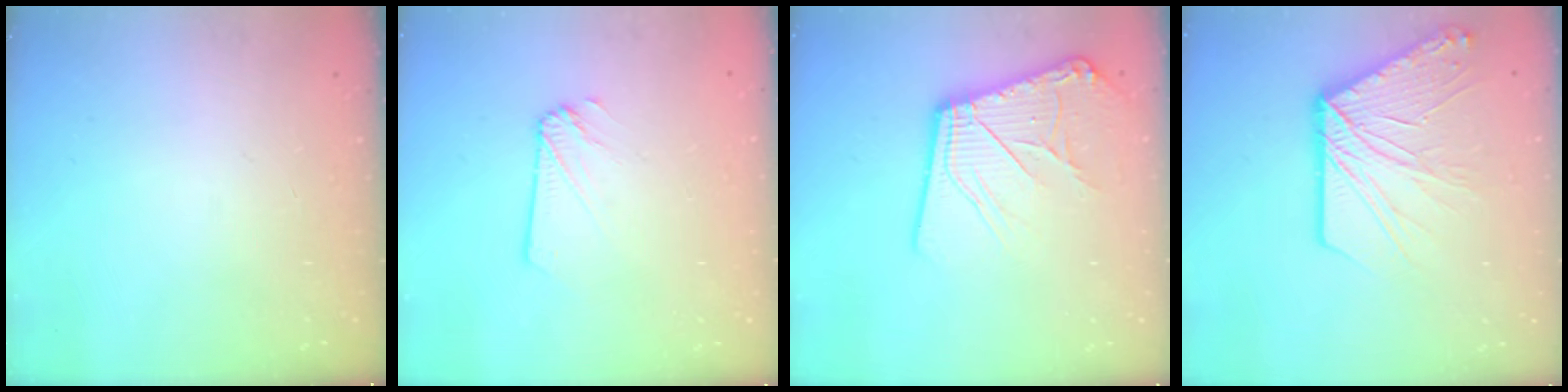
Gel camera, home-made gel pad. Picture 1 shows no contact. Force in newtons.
{"total": 2.3, "press": 2.3, "slide": 0.2}
{"total": 13.9, "press": 13.8, "slide": 1.8}
{"total": 18.3, "press": 18.2, "slide": 1.6}